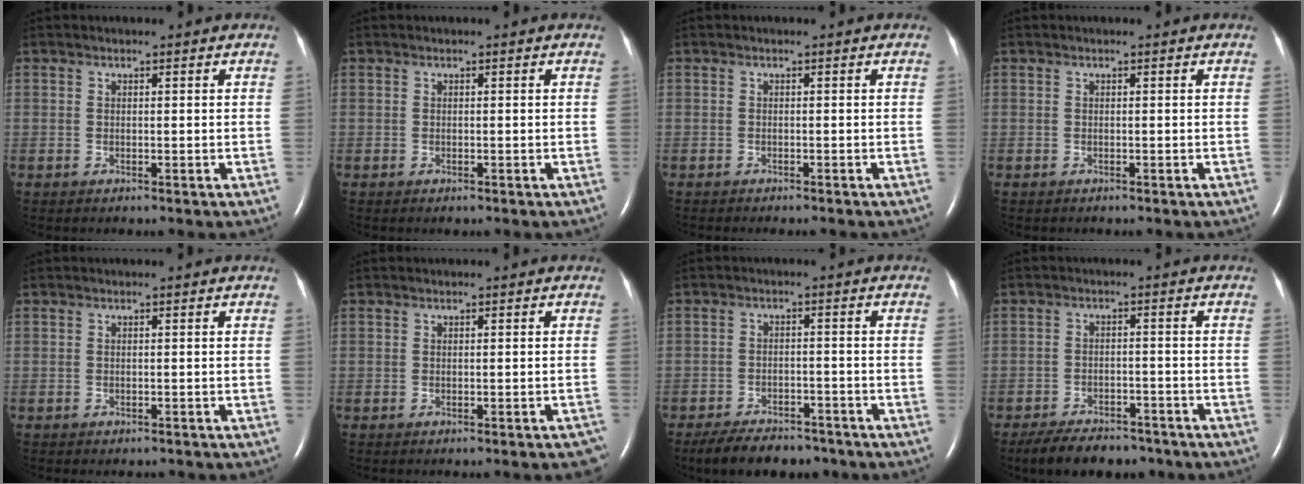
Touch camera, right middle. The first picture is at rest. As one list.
[{"total": 0.0}, {"total": 3.5, "force": [-3.1, 0.6, 1.5], "torque": [-0.023, -0.006, -0.033]}, {"total": 0.0}, {"total": 1.5, "force": [-1.4, 0.6, 0.4], "torque": [-0.013, -0.002, -0.014]}, {"total": 3.2, "force": [-2.8, 0.3, 1.5], "torque": [-0.007, -0.006, -0.031]}, {"total": 9.1, "force": [-7.5, 3.6, 3.5], "torque": [-0.056, -0.005, -0.113]}, {"total": 9.2, "force": [-7.7, 3.7, 3.6], "torque": [-0.057, -0.004, -0.114]}]